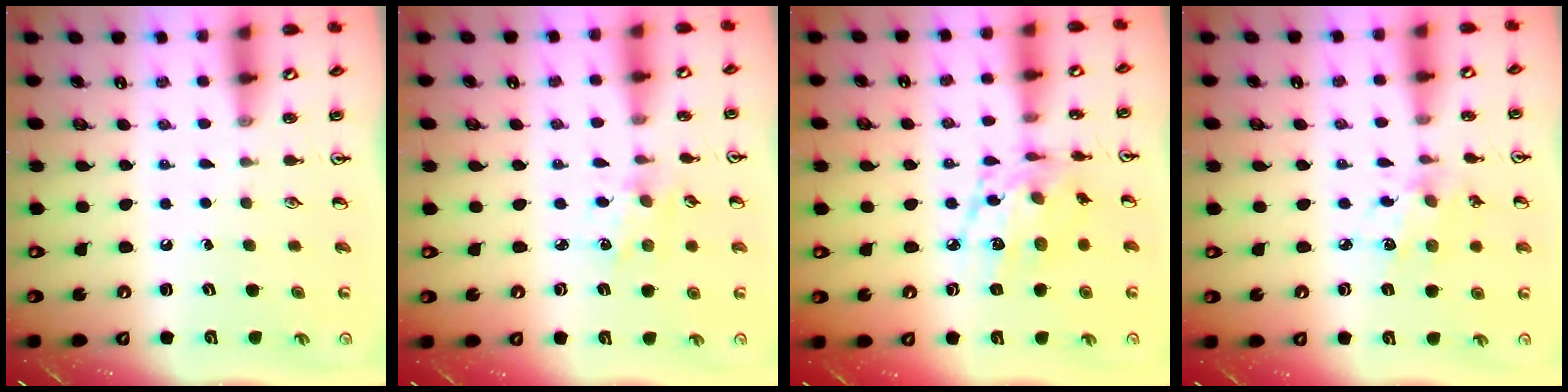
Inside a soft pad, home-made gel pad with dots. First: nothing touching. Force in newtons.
{"total": 2.2, "press": 2.2, "slide": 0.2}
{"total": 12.9, "press": 12.8, "slide": 0.8}
{"total": 5.4, "press": 5.4, "slide": 0.4}